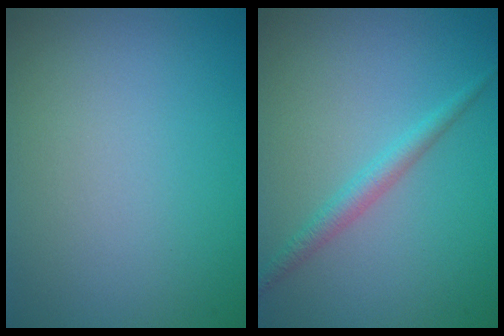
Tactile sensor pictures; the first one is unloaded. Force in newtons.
{"total": 1.9, "press": 1.9, "slide": 0.0}